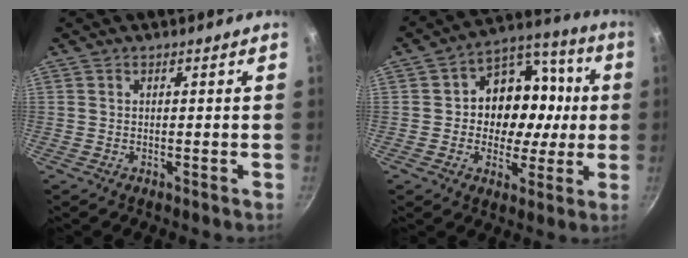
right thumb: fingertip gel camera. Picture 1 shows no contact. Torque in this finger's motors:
{"motor_torque": [-0.09, 0.41, 0.15, 0.18, 0.04]}